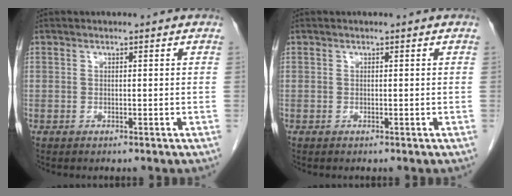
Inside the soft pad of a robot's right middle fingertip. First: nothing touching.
{"total": 0.0}